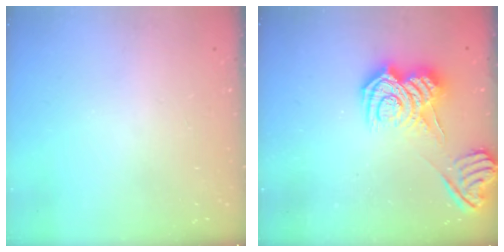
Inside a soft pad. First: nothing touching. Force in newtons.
{"total": 9.6, "press": 9.6, "slide": 0.7}